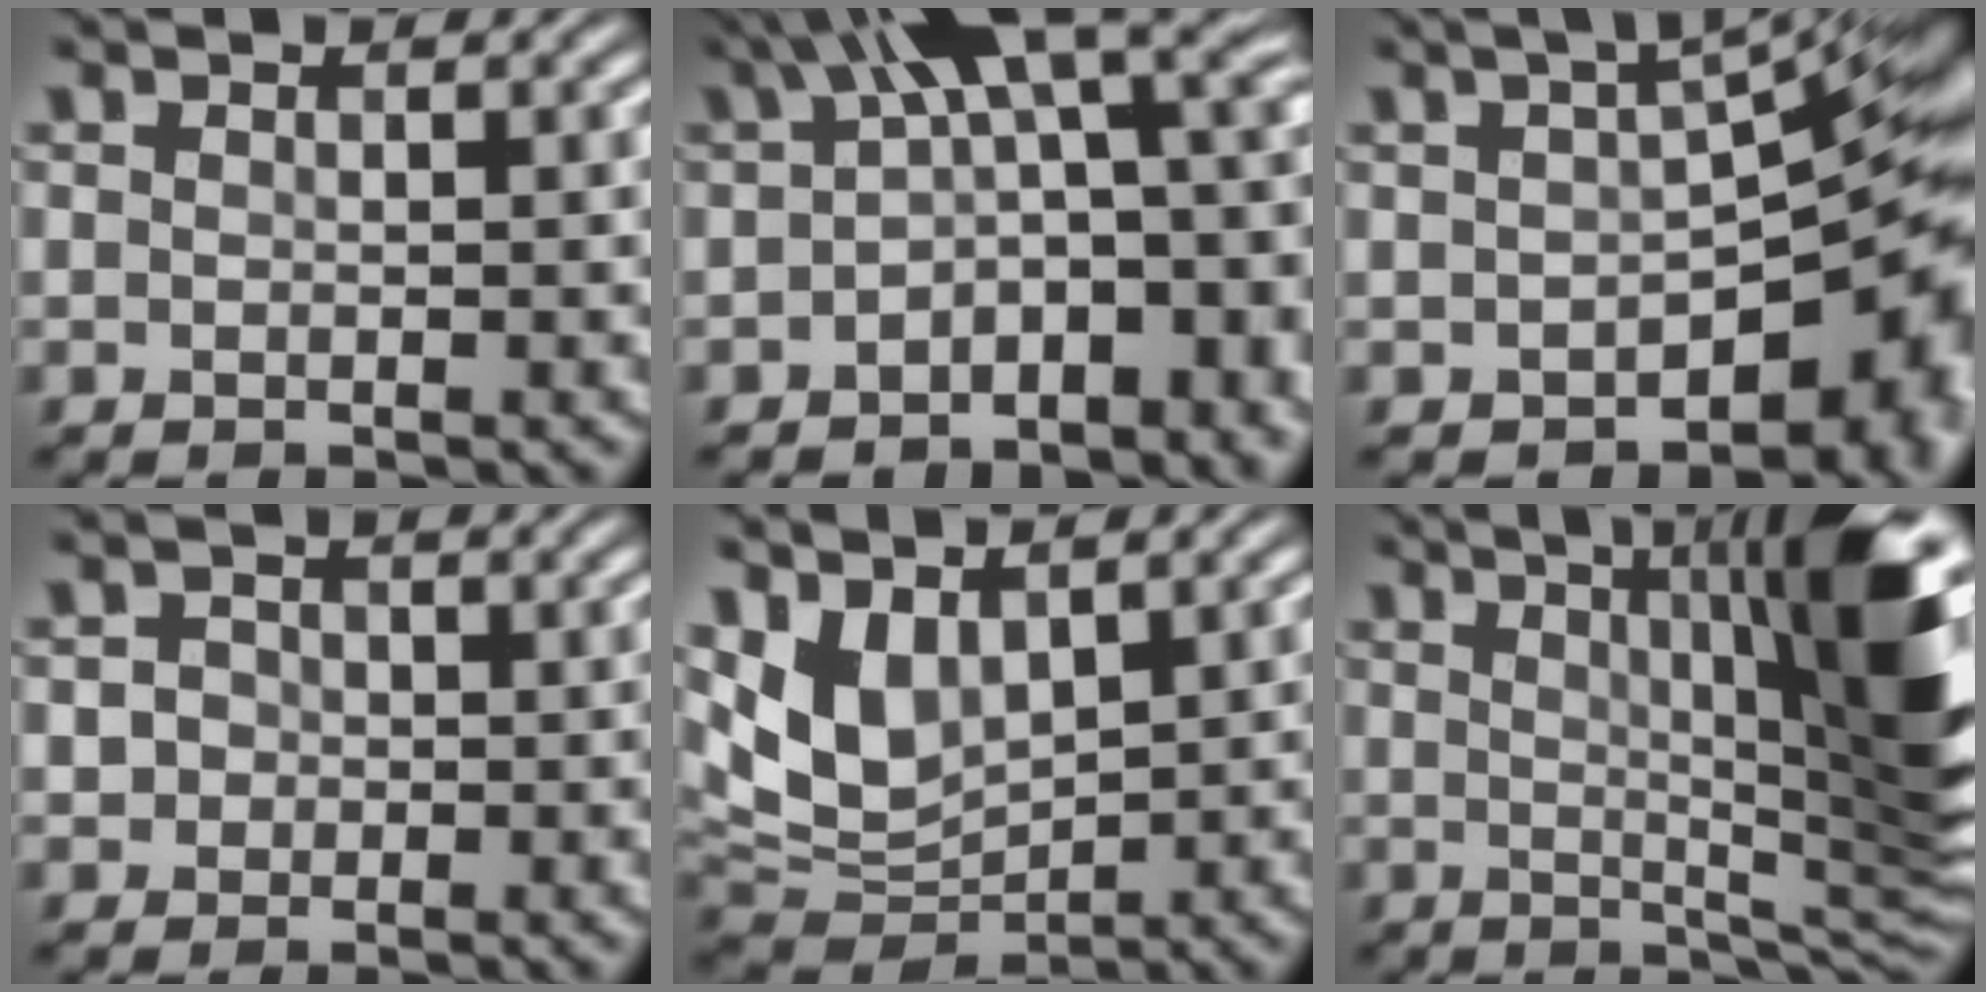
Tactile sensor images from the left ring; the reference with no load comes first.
{"total": 8.9, "force": [1.0, 5.1, 7.2], "torque": [-0.103, -0.003, 0.011]}
{"total": 13.9, "force": [-3.1, 7.6, 11.2], "torque": [-0.121, -0.041, -0.018]}
{"total": 2.7, "force": [-0.6, 2.6, 0.3], "torque": [0.003, -0.007, -0.018]}
{"total": 7.7, "force": [2.0, 5.2, 5.4], "torque": [-0.114, -0.021, 0.031]}
{"total": 10.2, "force": [3.4, 1.3, 9.5], "torque": [-0.133, -0.004, 0.045]}